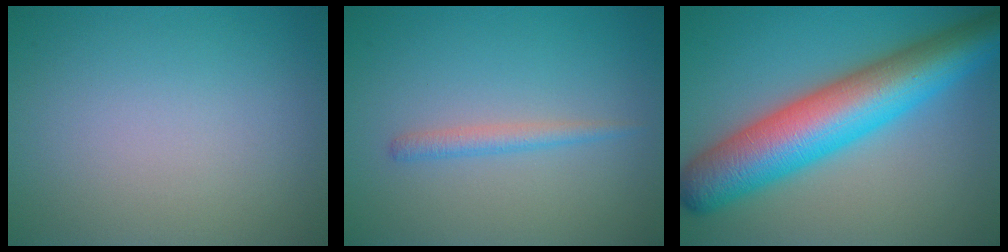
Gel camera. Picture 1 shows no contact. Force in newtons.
{"total": 1.5, "press": 1.5, "slide": 0.1}
{"total": 11.3, "press": 11.3, "slide": 0.2}